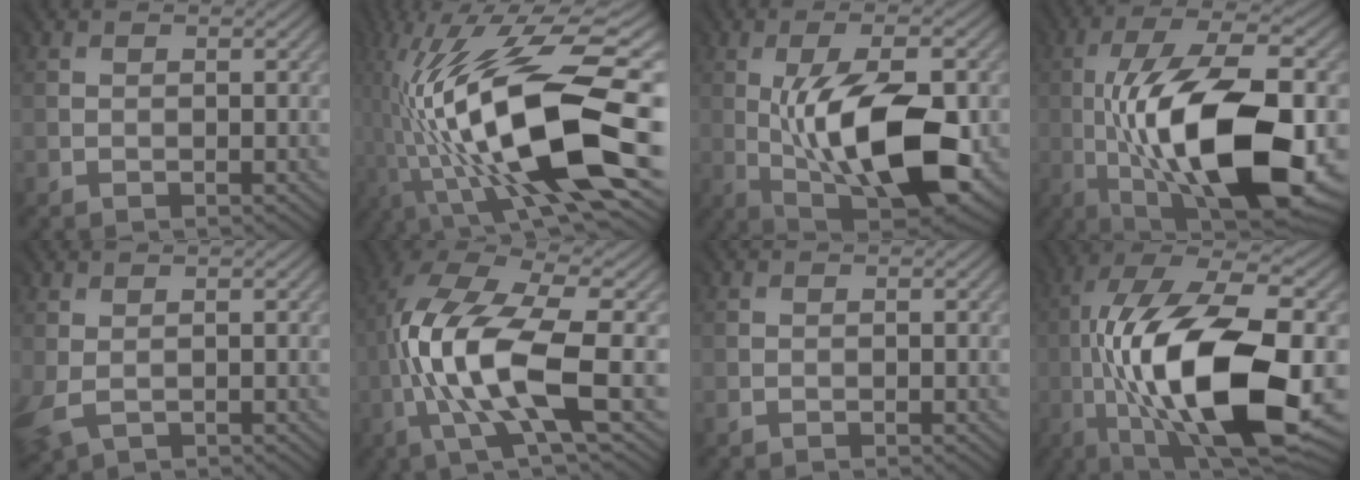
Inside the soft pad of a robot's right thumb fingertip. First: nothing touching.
{"total": 17.4, "force": [-4.3, 5.5, 15.9], "torque": [-0.311, 0.011, -0.083]}
{"total": 11.8, "force": [-1.6, 4.4, 10.9], "torque": [-0.176, 0.007, -0.029]}
{"total": 15.5, "force": [-3.4, 5.7, 14.0], "torque": [-0.250, 0.016, -0.061]}
{"total": 2.5, "force": [0.5, 1.6, 1.8], "torque": [-0.066, 0.001, 0.009]}
{"total": 12.9, "force": [-2.0, 3.8, 12.2], "torque": [-0.259, 0.013, -0.033]}
{"total": 0.0}
{"total": 17.3, "force": [-3.6, 6.4, 15.7], "torque": [-0.306, 0.011, -0.064]}